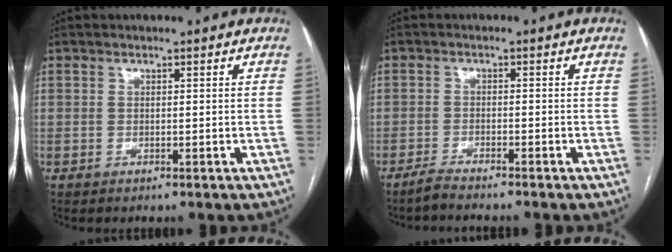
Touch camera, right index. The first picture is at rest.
{"total": 2.8, "force": [-2.6, -0.4, 1.0], "torque": [-0.020, -0.006, -0.044]}